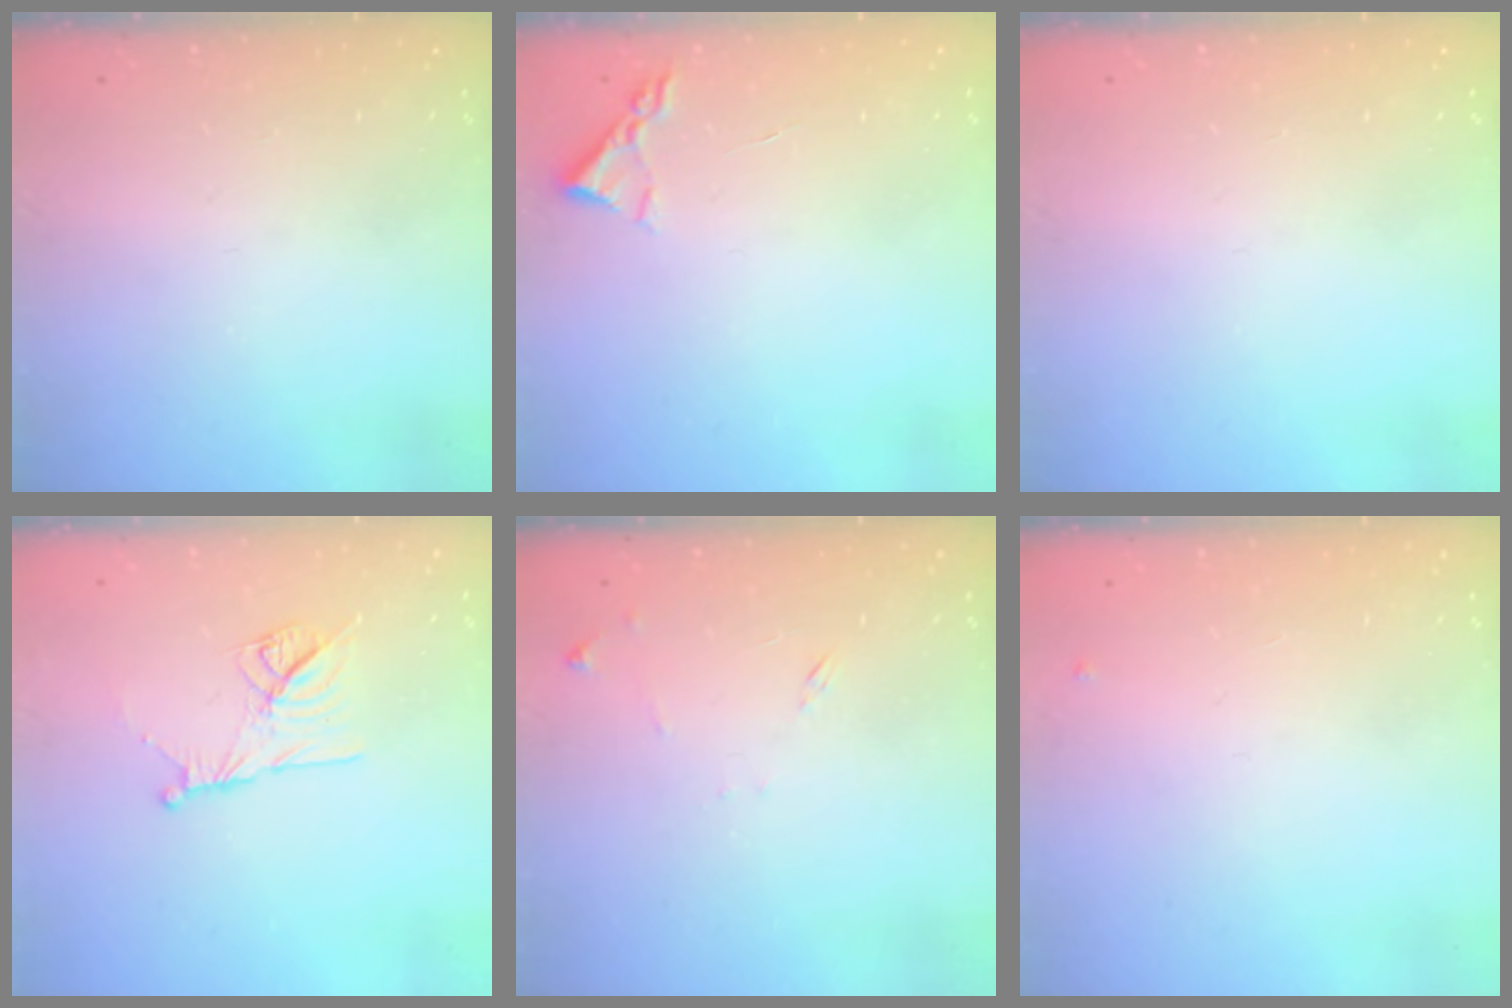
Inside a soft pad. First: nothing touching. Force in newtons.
{"total": 2.2, "press": 2.2, "slide": 0.3}
{"total": 0.0}
{"total": 9.9, "press": 9.8, "slide": 1.2}
{"total": 6.7, "press": 6.7, "slide": 0.6}
{"total": 3.8, "press": 3.7, "slide": 0.6}